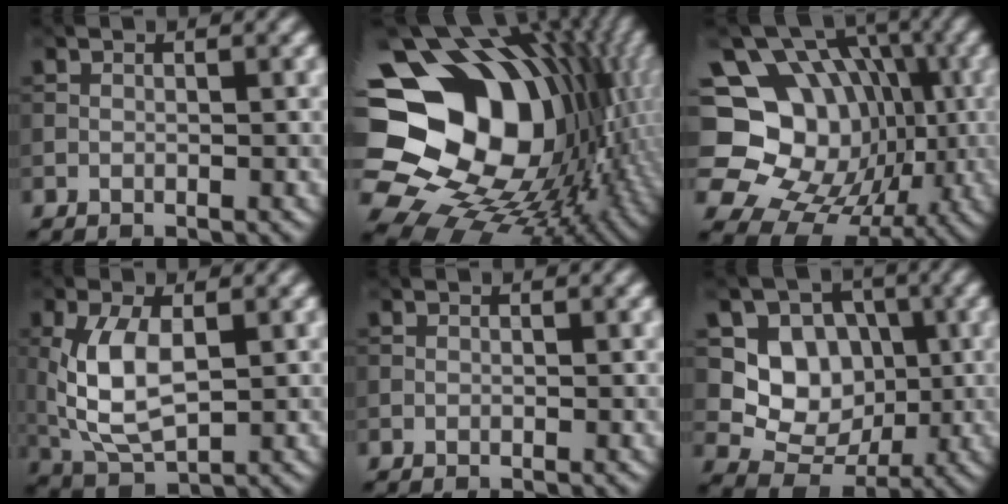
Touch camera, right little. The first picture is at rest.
{"total": 21.1, "force": [0.3, 16.7, 12.9], "torque": [-0.227, -0.020, 0.028]}
{"total": 17.4, "force": [-0.4, 15.0, 8.9], "torque": [-0.164, 0.024, -0.010]}
{"total": 6.4, "force": [0.5, 3.4, 5.5], "torque": [-0.125, -0.002, 0.016]}
{"total": 0.0}
{"total": 6.8, "force": [0.7, 5.8, 3.4], "torque": [-0.045, -0.007, 0.000]}